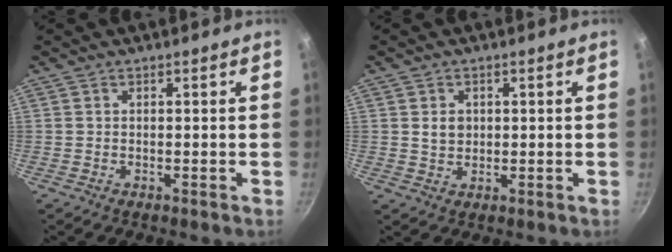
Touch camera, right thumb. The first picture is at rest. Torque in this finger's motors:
{"motor_torque": [0.15, 1.24, 0.67, -0.29, 0.00]}